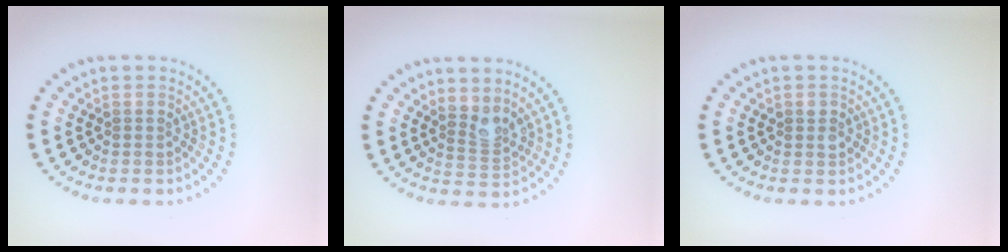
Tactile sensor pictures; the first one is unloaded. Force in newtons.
{"total": 2.2, "press": 1.6, "slide": 1.4}
{"total": 1.2, "press": 1.0, "slide": 0.5}